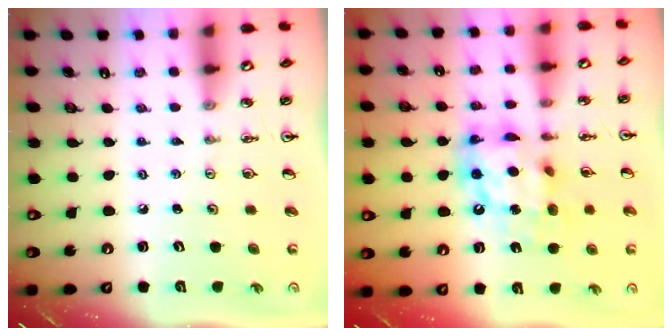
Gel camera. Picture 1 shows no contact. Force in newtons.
{"total": 14.3, "press": 14.3, "slide": 1.5}